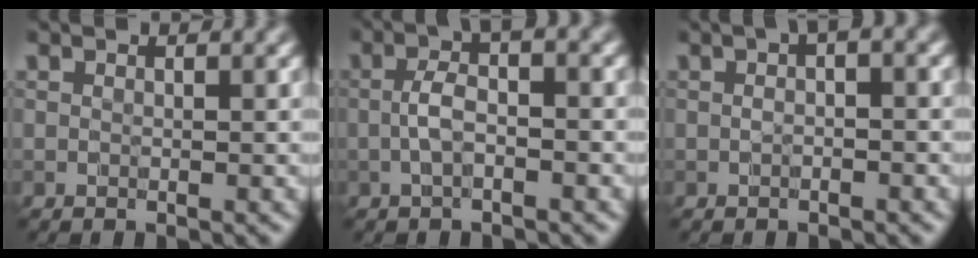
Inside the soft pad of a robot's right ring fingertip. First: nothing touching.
{"total": 2.7, "force": [-0.4, 0.8, 2.6], "torque": [-0.053, 0.009, -0.013]}
{"total": 1.7, "force": [0.0, 0.5, 1.7], "torque": [-0.028, 0.007, -0.006]}